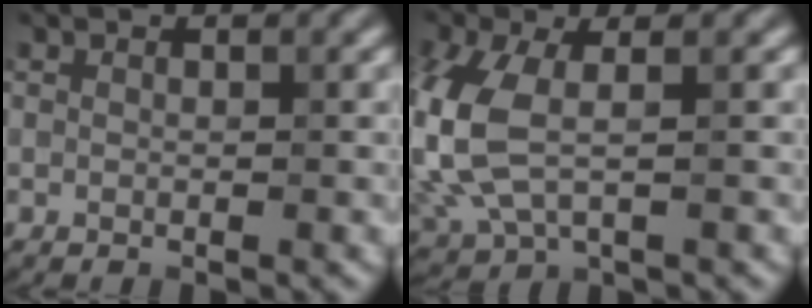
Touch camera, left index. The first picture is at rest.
{"total": 7.4, "force": [0.0, 4.2, 6.1], "torque": [-0.173, -0.005, 0.000]}